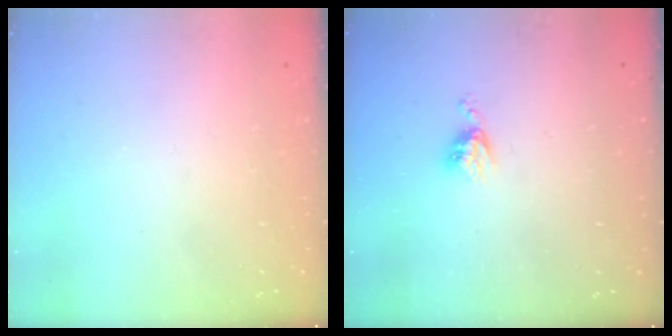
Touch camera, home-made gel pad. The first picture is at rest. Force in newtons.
{"total": 3.6, "press": 3.6, "slide": 0.4}